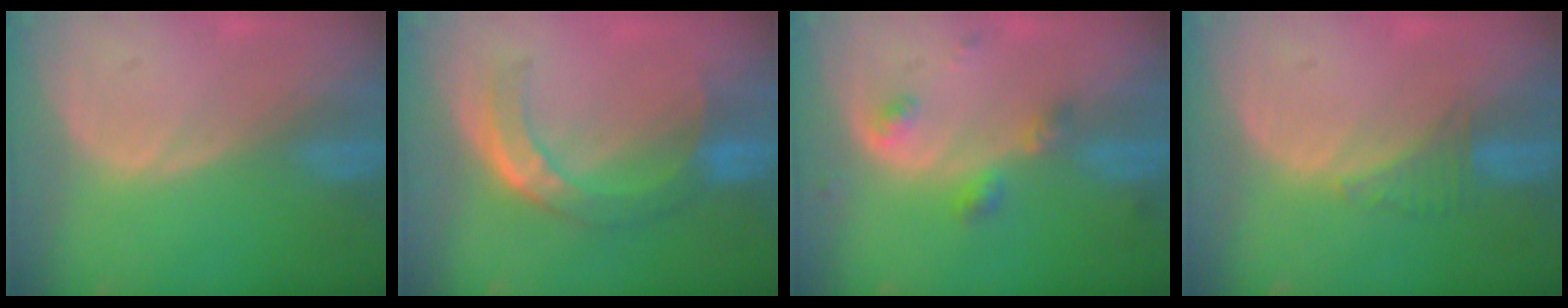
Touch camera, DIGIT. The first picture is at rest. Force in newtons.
{"total": 7.8, "press": 6.5, "slide": 4.3}
{"total": 3.8, "press": 3.7, "slide": 1.1}
{"total": 2.3, "press": 2.2, "slide": 0.7}